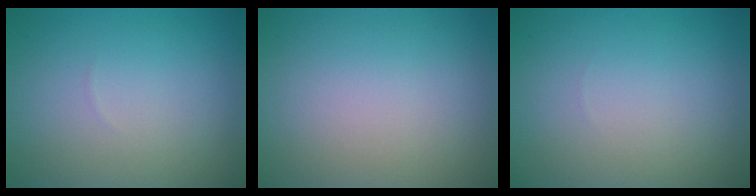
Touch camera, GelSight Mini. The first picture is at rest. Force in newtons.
{"total": 0.0}
{"total": 0.0}